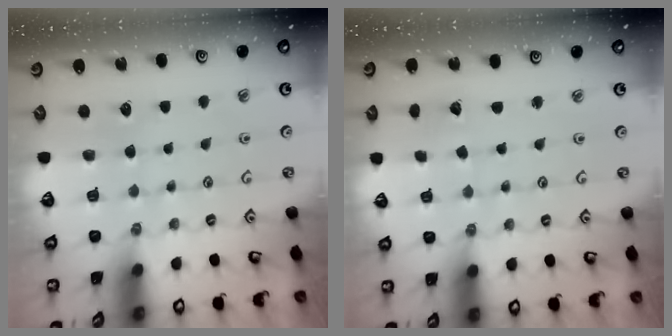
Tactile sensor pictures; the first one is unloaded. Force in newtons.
{"total": 1.9, "press": 1.9, "slide": 0.2}